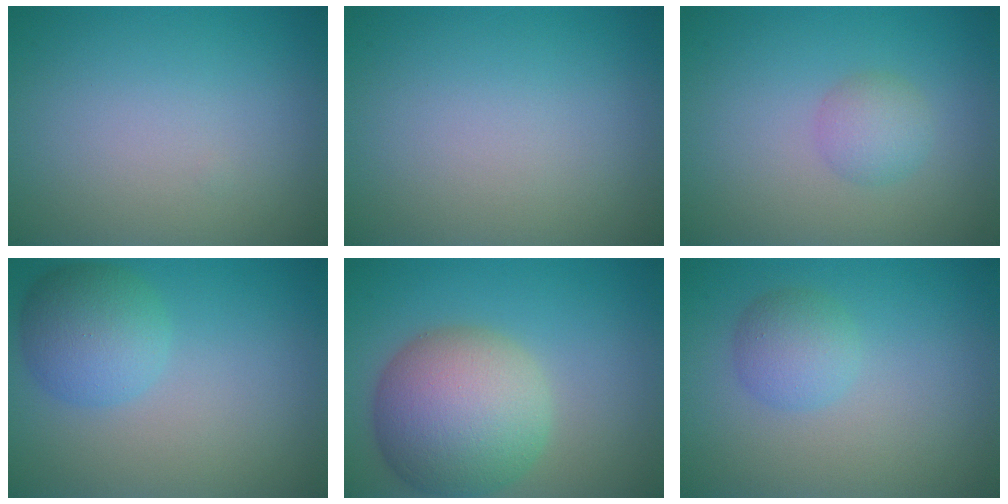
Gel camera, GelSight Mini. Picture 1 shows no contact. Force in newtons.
{"total": 0.0}
{"total": 2.0, "press": 2.0, "slide": 0.2}
{"total": 4.3, "press": 4.3, "slide": 0.2}
{"total": 9.4, "press": 9.4, "slide": 0.3}
{"total": 2.5, "press": 2.5, "slide": 0.1}